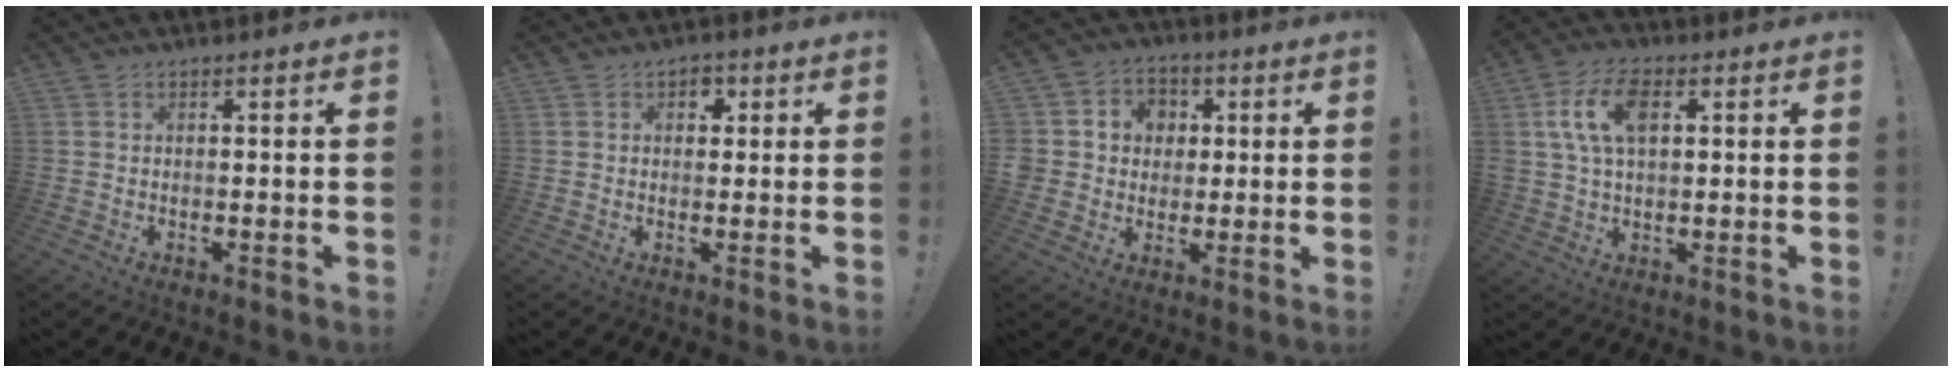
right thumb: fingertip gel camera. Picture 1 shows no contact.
{"total": 3.3, "force": [0.9, 2.9, 1.4], "torque": [-0.001, -0.003, 0.010]}
{"total": 7.9, "force": [0.2, 7.7, 1.8], "torque": [-0.014, 0.002, 0.012]}
{"total": 11.1, "force": [3.4, 6.4, 8.4], "torque": [-0.159, 0.006, 0.063]}